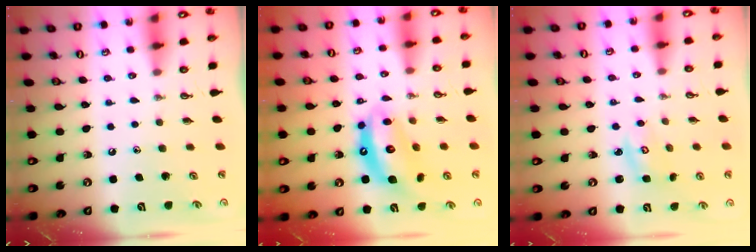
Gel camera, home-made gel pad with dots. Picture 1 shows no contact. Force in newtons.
{"total": 12.0, "press": 12.0, "slide": 1.2}
{"total": 2.9, "press": 2.9, "slide": 0.4}